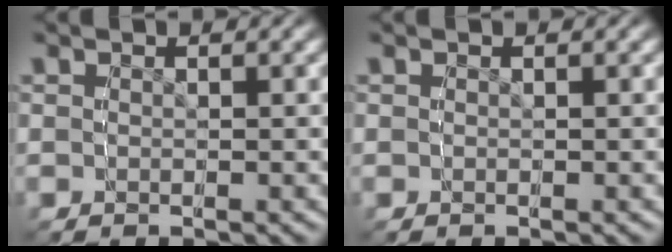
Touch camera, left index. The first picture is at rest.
{"total": 0.0}